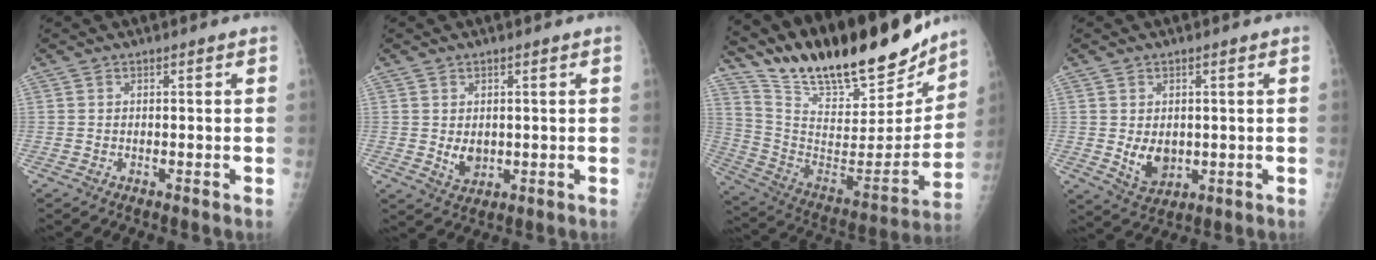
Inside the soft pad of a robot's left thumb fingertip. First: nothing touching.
{"total": 3.6, "force": [0.2, 2.7, 2.4], "torque": [-0.029, -0.009, 0.014]}
{"total": 28.5, "force": [23.4, 8.4, 13.8], "torque": [-0.205, -0.095, 0.376]}
{"total": 5.5, "force": [0.0, 4.1, 3.7], "torque": [-0.046, -0.012, 0.016]}